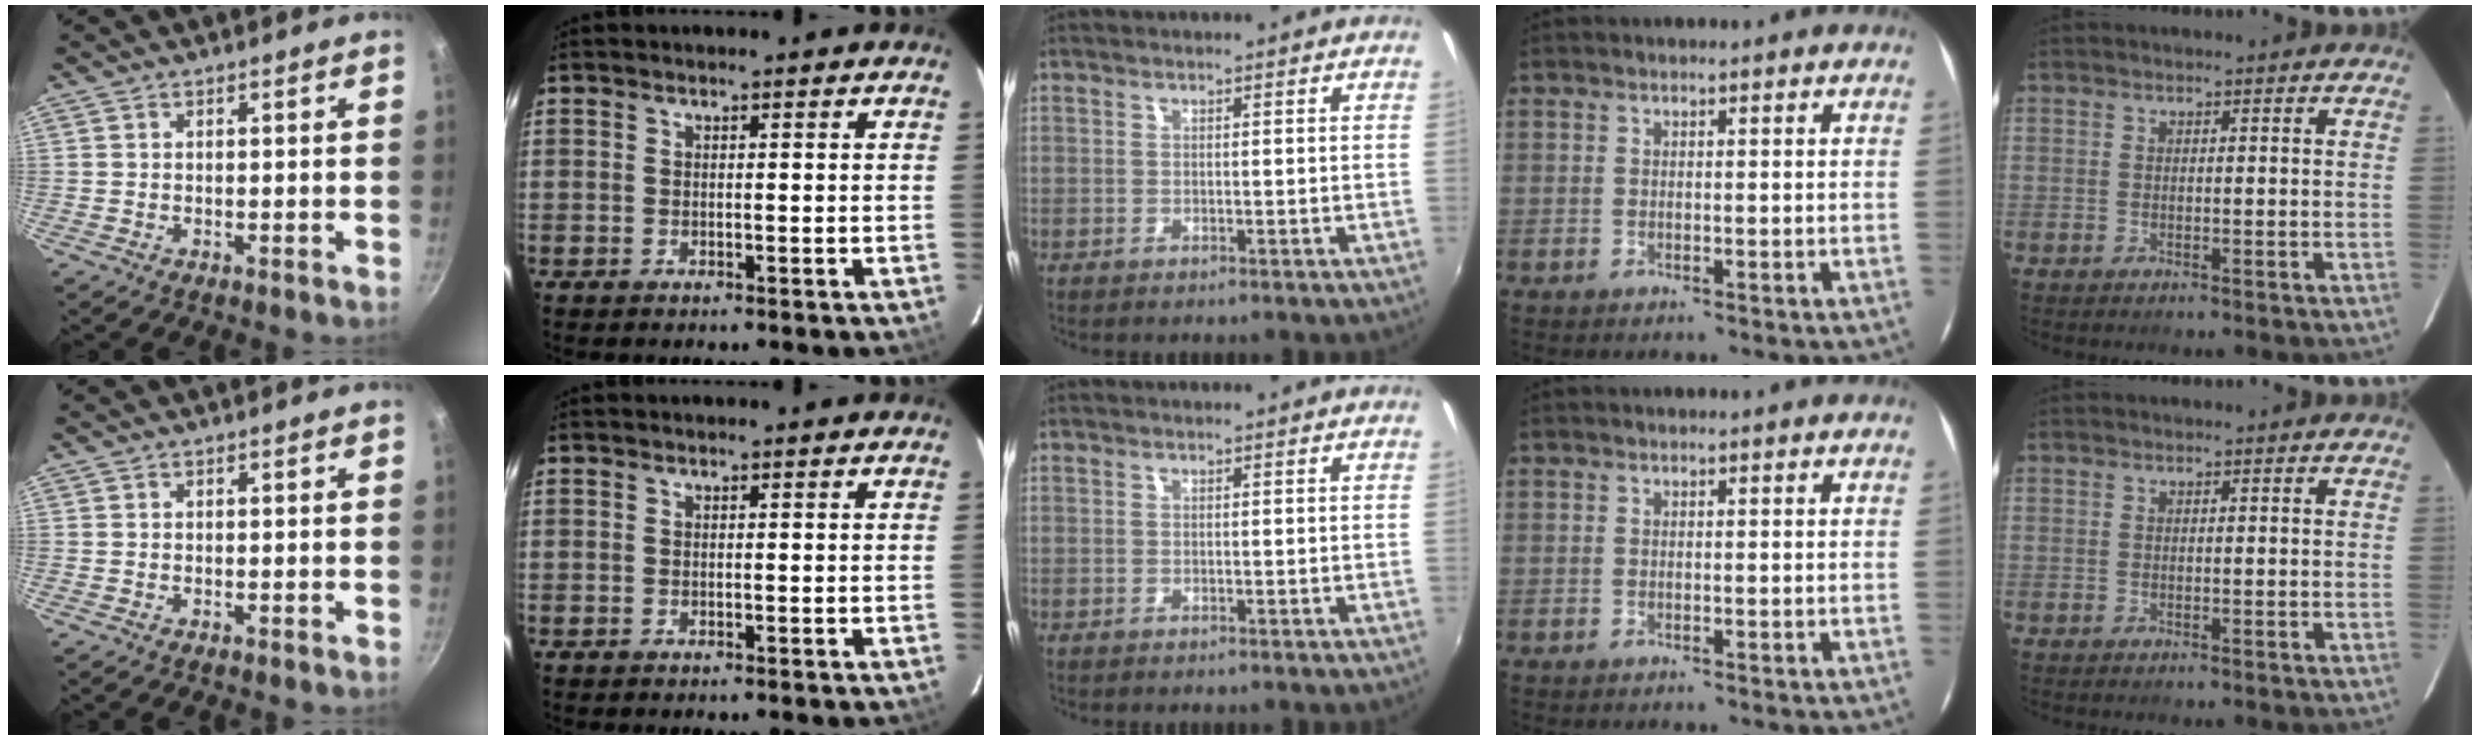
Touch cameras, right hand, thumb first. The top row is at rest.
{}